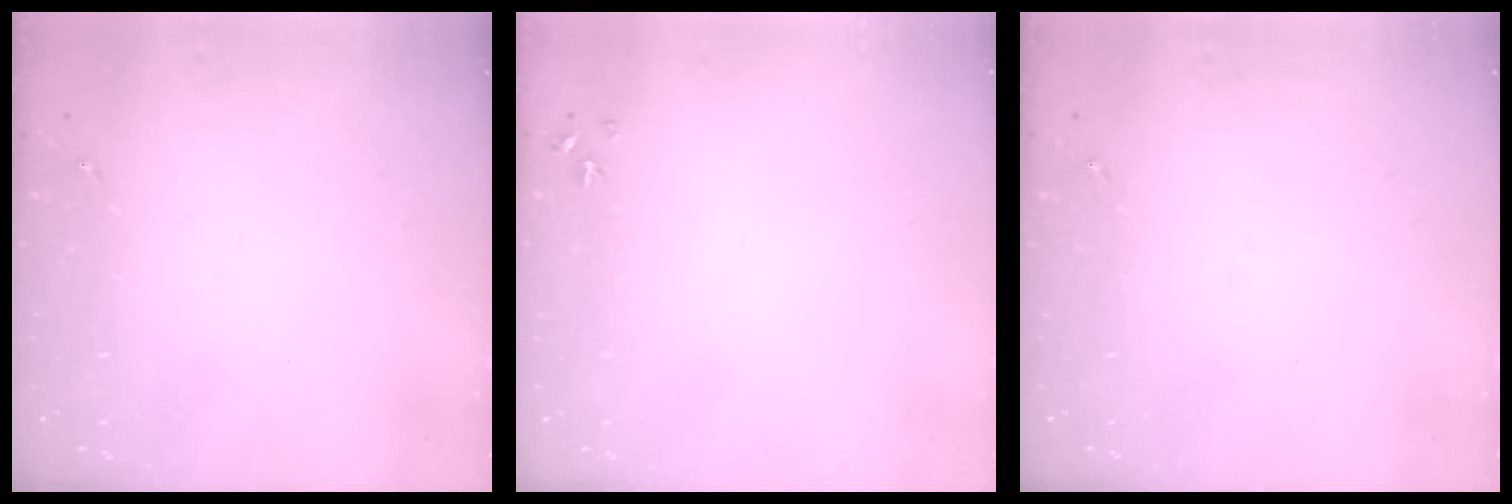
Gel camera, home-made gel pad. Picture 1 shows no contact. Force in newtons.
{"total": 3.6, "press": 3.5, "slide": 0.5}
{"total": 0.0}